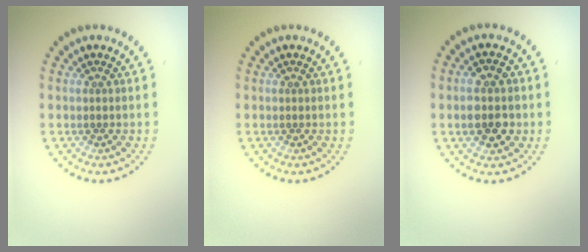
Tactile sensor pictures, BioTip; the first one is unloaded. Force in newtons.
{"total": 0.0}
{"total": 3.6, "press": 3.5, "slide": 0.3}